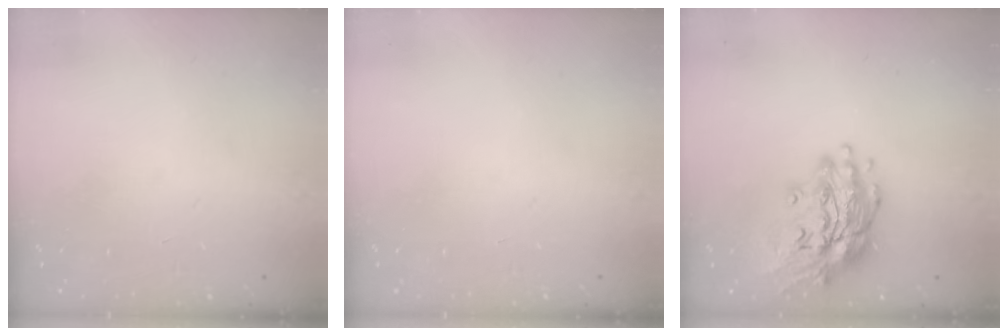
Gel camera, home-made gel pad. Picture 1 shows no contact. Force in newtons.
{"total": 0.0}
{"total": 16.9, "press": 16.6, "slide": 3.1}